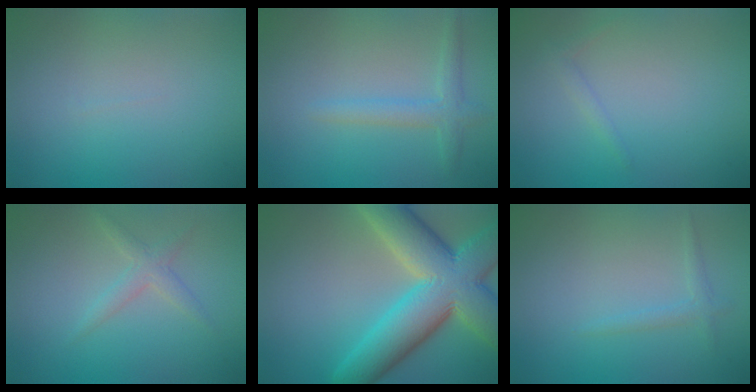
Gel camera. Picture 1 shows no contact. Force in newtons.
{"total": 2.1, "press": 2.1, "slide": 0.2}
{"total": 0.8, "press": 0.8, "slide": 0.1}
{"total": 1.7, "press": 1.7, "slide": 0.1}
{"total": 12.3, "press": 12.2, "slide": 0.9}
{"total": 1.1, "press": 1.1, "slide": 0.1}